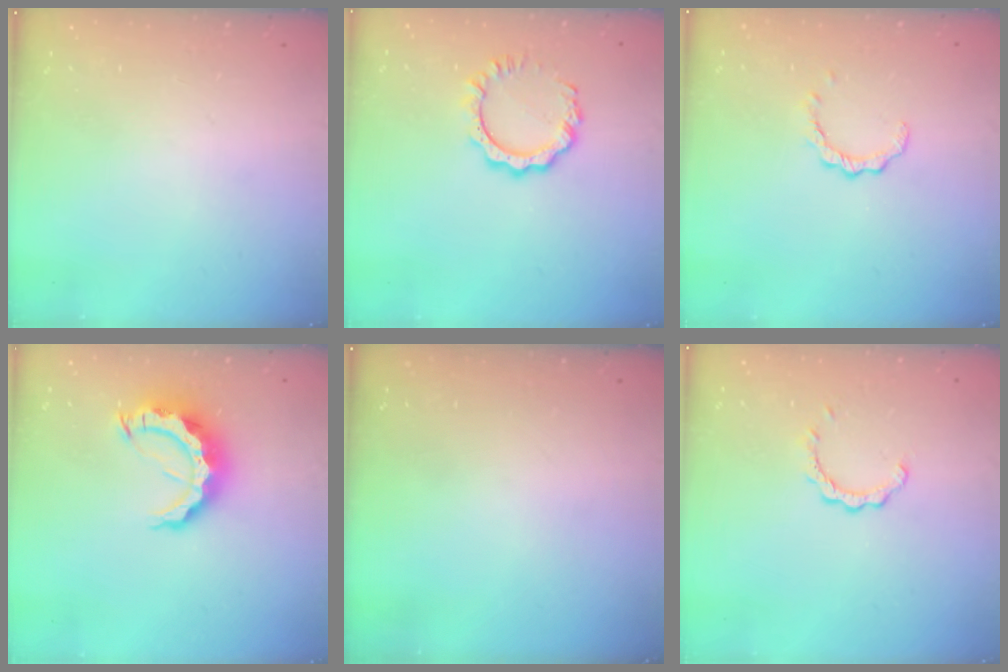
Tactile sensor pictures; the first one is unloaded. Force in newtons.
{"total": 7.4, "press": 7.4, "slide": 0.7}
{"total": 2.6, "press": 2.5, "slide": 0.3}
{"total": 10.4, "press": 10.4, "slide": 1.2}
{"total": 0.0}
{"total": 2.8, "press": 2.7, "slide": 0.4}